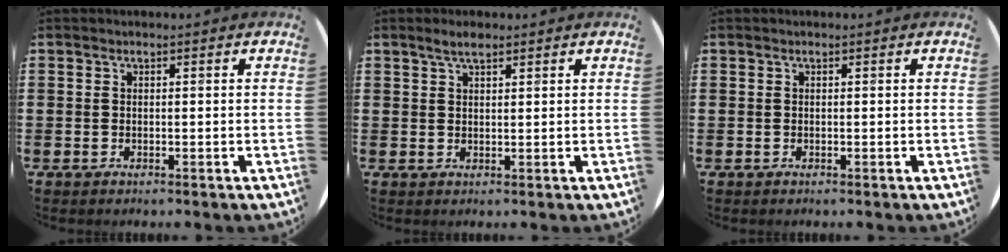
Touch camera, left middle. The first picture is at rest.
{"total": 2.2, "force": [1.8, 0.6, 1.2], "torque": [-0.018, 0.002, 0.030]}
{"total": 0.0}